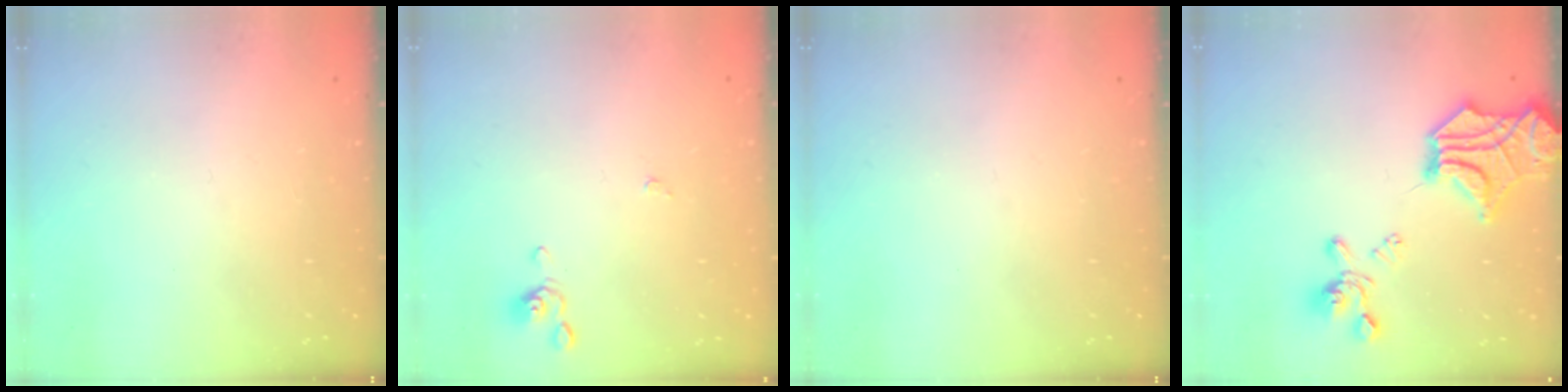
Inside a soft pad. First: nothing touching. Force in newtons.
{"total": 0.0}
{"total": 0.0}
{"total": 10.8, "press": 10.5, "slide": 2.8}